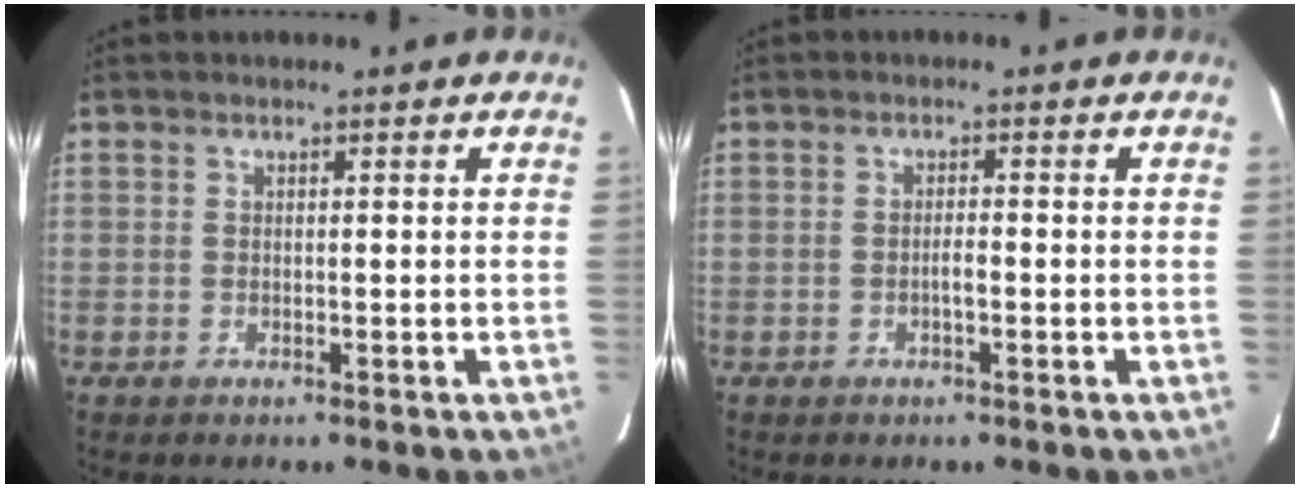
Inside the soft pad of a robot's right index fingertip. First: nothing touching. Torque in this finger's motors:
{"motor_torque": [0.21, -0.10, 0.20, 0.03]}